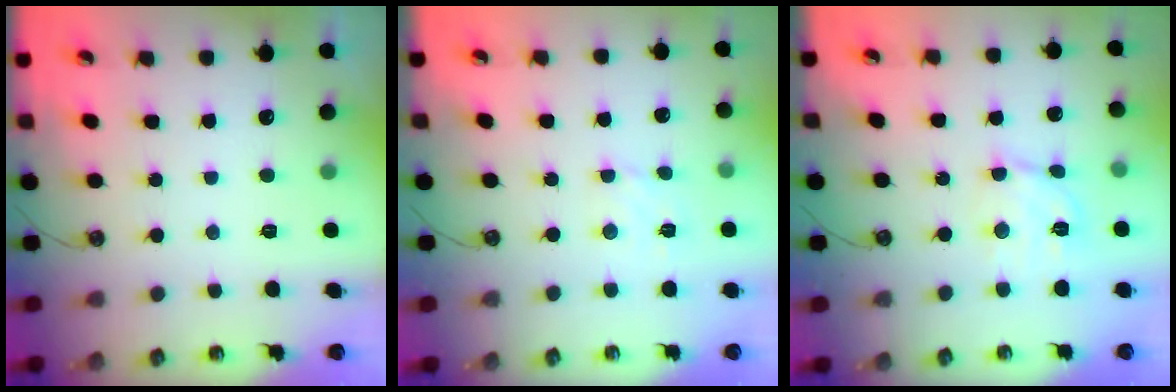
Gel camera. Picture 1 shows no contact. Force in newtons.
{"total": 2.6, "press": 2.5, "slide": 0.7}
{"total": 10.6, "press": 10.5, "slide": 1.3}